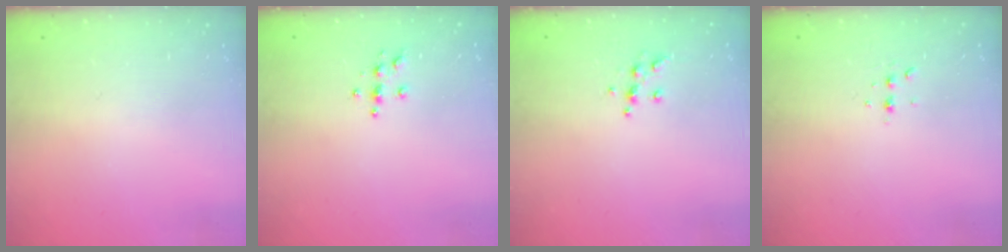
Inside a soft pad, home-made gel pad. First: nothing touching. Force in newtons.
{"total": 3.7, "press": 3.7, "slide": 0.4}
{"total": 6.4, "press": 6.4, "slide": 0.5}
{"total": 3.1, "press": 3.0, "slide": 0.9}